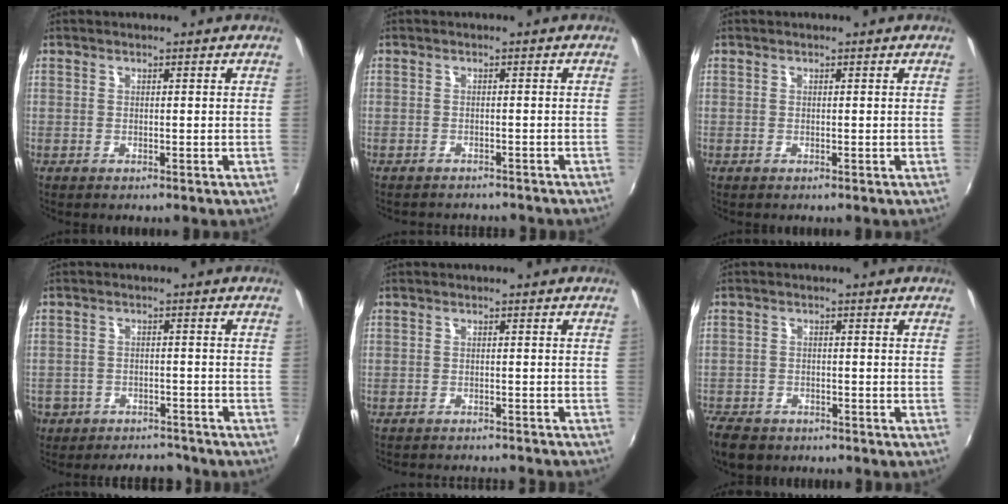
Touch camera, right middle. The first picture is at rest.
{"total": 5.2, "force": [-4.8, 1.4, 1.5], "torque": [-0.038, -0.011, -0.065]}
{"total": 0.0}
{"total": 10.5, "force": [-7.8, 6.4, 2.9], "torque": [-0.097, 0.008, -0.105]}
{"total": 9.0, "force": [-8.3, 1.3, 3.2], "torque": [-0.073, -0.012, -0.113]}
{"total": 7.8, "force": [-6.0, 4.2, 2.8], "torque": [-0.088, -0.012, -0.104]}